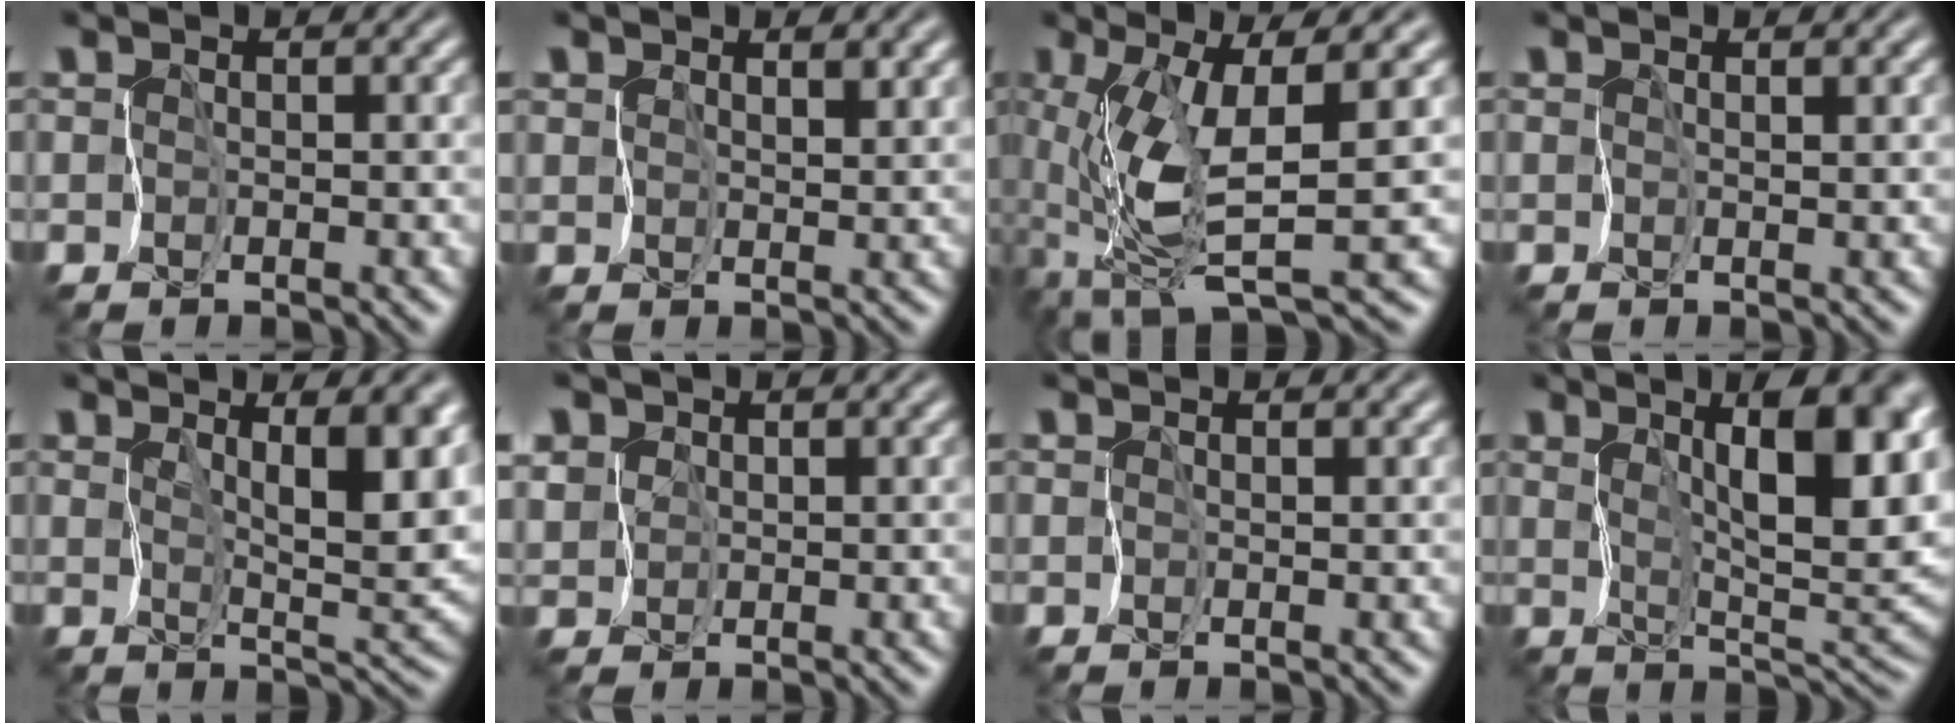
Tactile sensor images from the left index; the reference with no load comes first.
{"total": 2.1, "force": [1.5, 1.1, 0.9], "torque": [-0.020, -0.007, 0.027]}
{"total": 7.7, "force": [-1.0, 2.0, 7.4], "torque": [-0.155, -0.010, -0.019]}
{"total": 1.1, "force": [0.7, 0.1, 0.9], "torque": [-0.013, -0.003, 0.014]}
{"total": 6.6, "force": [2.6, 1.8, 5.8], "torque": [-0.083, -0.010, 0.043]}
{"total": 2.0, "force": [1.0, 1.8, 0.2], "torque": [-0.022, 0.003, 0.020]}
{"total": 0.5, "force": [0.4, 0.0, 0.3], "torque": [-0.005, -0.003, 0.009]}
{"total": 11.2, "force": [4.0, 3.8, 9.7], "torque": [-0.120, 0.004, 0.053]}